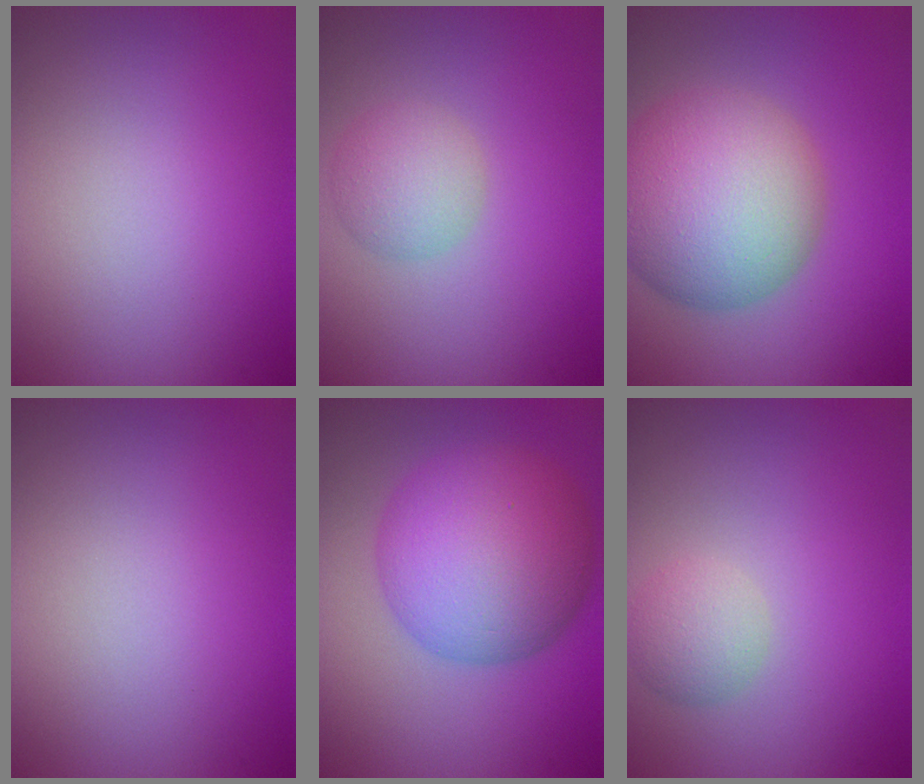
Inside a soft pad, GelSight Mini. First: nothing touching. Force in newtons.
{"total": 2.9, "press": 2.9, "slide": 0.1}
{"total": 10.7, "press": 10.7, "slide": 0.3}
{"total": 0.0}
{"total": 10.5, "press": 10.5, "slide": 0.2}
{"total": 2.2, "press": 2.2, "slide": 0.1}